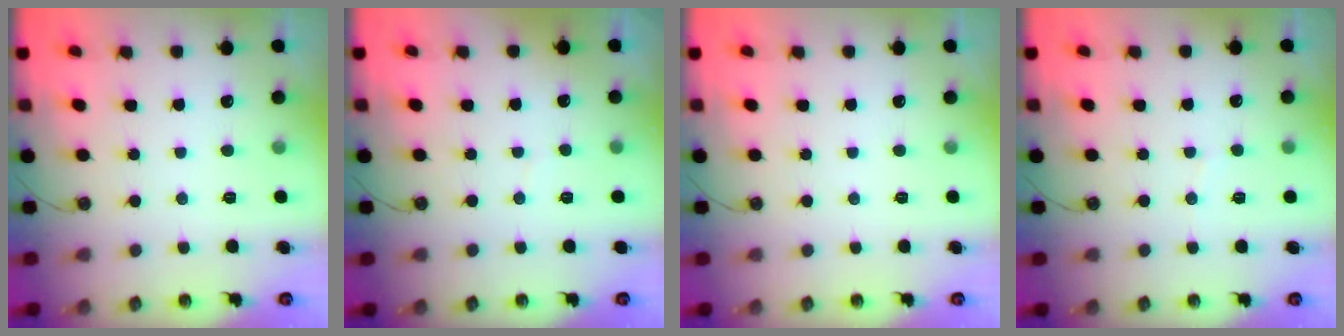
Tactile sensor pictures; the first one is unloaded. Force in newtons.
{"total": 1.6, "press": 1.5, "slide": 0.1}
{"total": 0.0}
{"total": 2.9, "press": 2.9, "slide": 0.3}